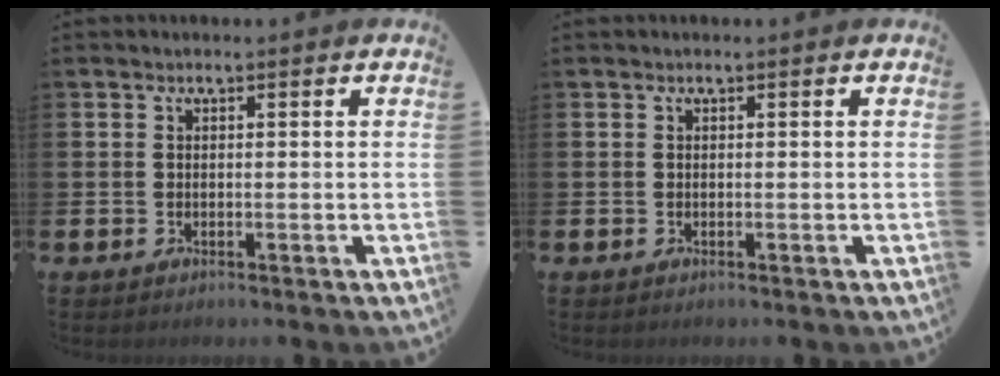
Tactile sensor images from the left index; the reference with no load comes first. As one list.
[{"total": 0.0}]